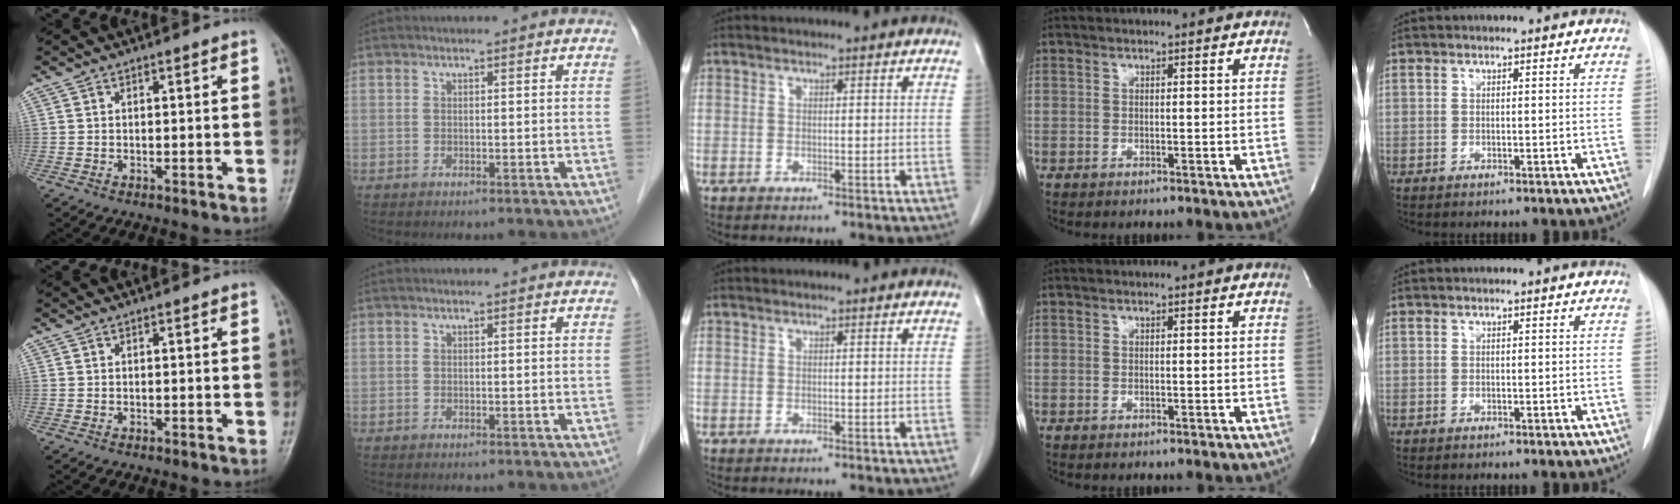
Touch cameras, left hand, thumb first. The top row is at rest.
{}